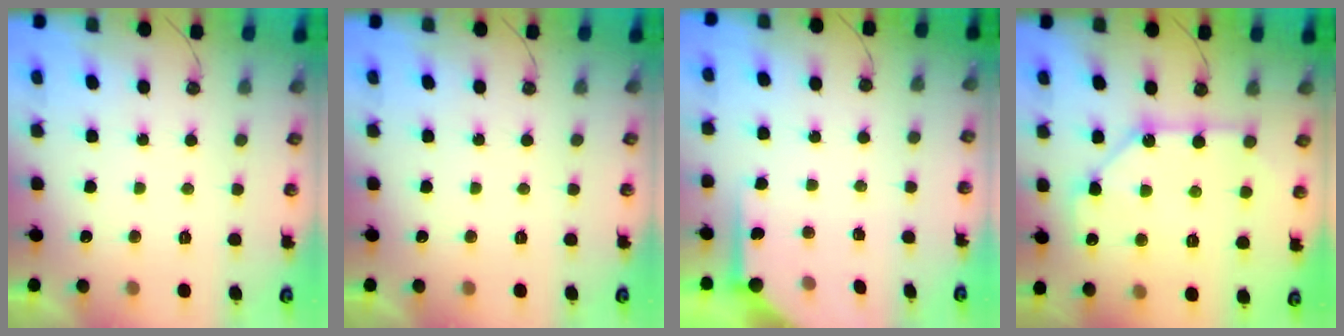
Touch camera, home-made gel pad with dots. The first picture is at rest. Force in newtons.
{"total": 0.0}
{"total": 5.7, "press": 5.7, "slide": 0.7}
{"total": 11.2, "press": 11.2, "slide": 1.2}